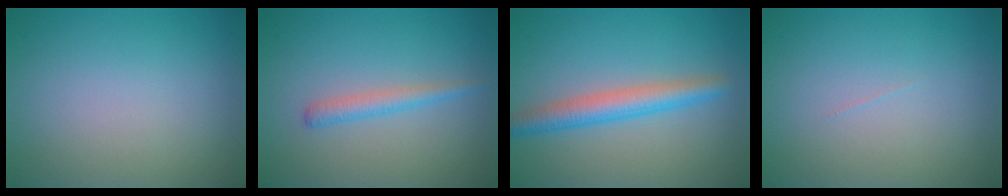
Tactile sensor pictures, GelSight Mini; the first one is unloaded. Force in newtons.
{"total": 1.7, "press": 1.7, "slide": 0.1}
{"total": 3.7, "press": 3.7, "slide": 0.1}
{"total": 0.0}